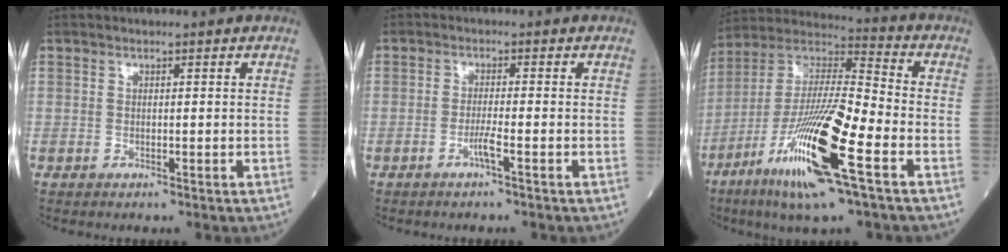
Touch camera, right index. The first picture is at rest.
{"total": 2.2, "force": [-1.1, -0.4, 1.8], "torque": [-0.039, -0.003, -0.025]}
{"total": 19.4, "force": [-8.3, 1.5, 17.4], "torque": [-0.365, -0.033, -0.158]}